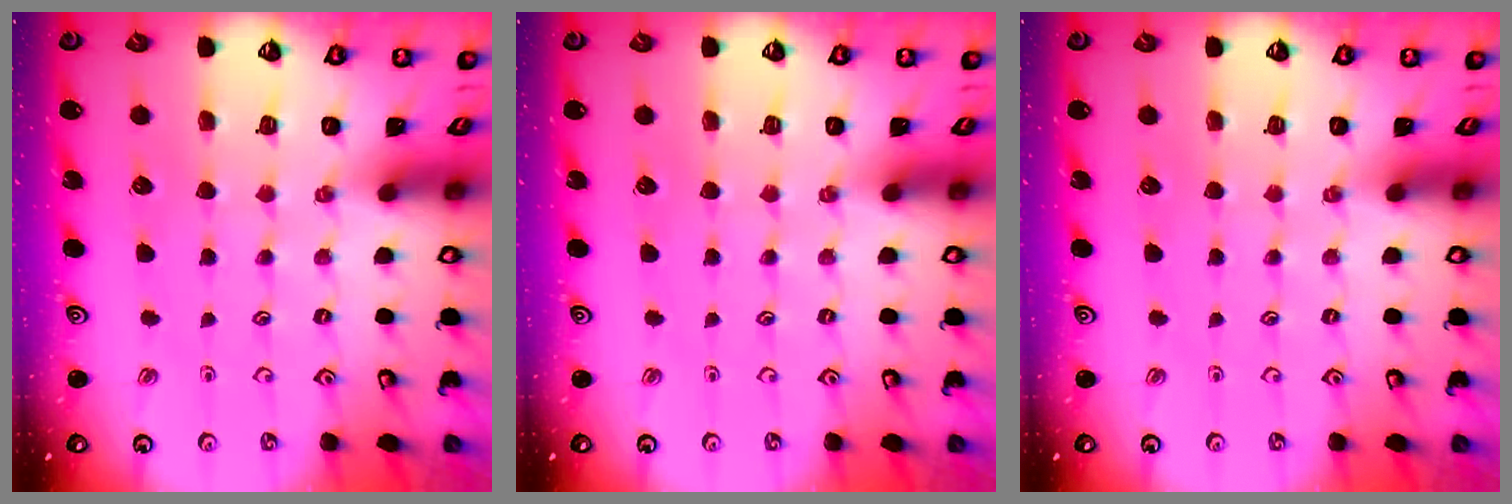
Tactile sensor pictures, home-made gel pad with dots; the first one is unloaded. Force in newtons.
{"total": 0.0}
{"total": 0.0}